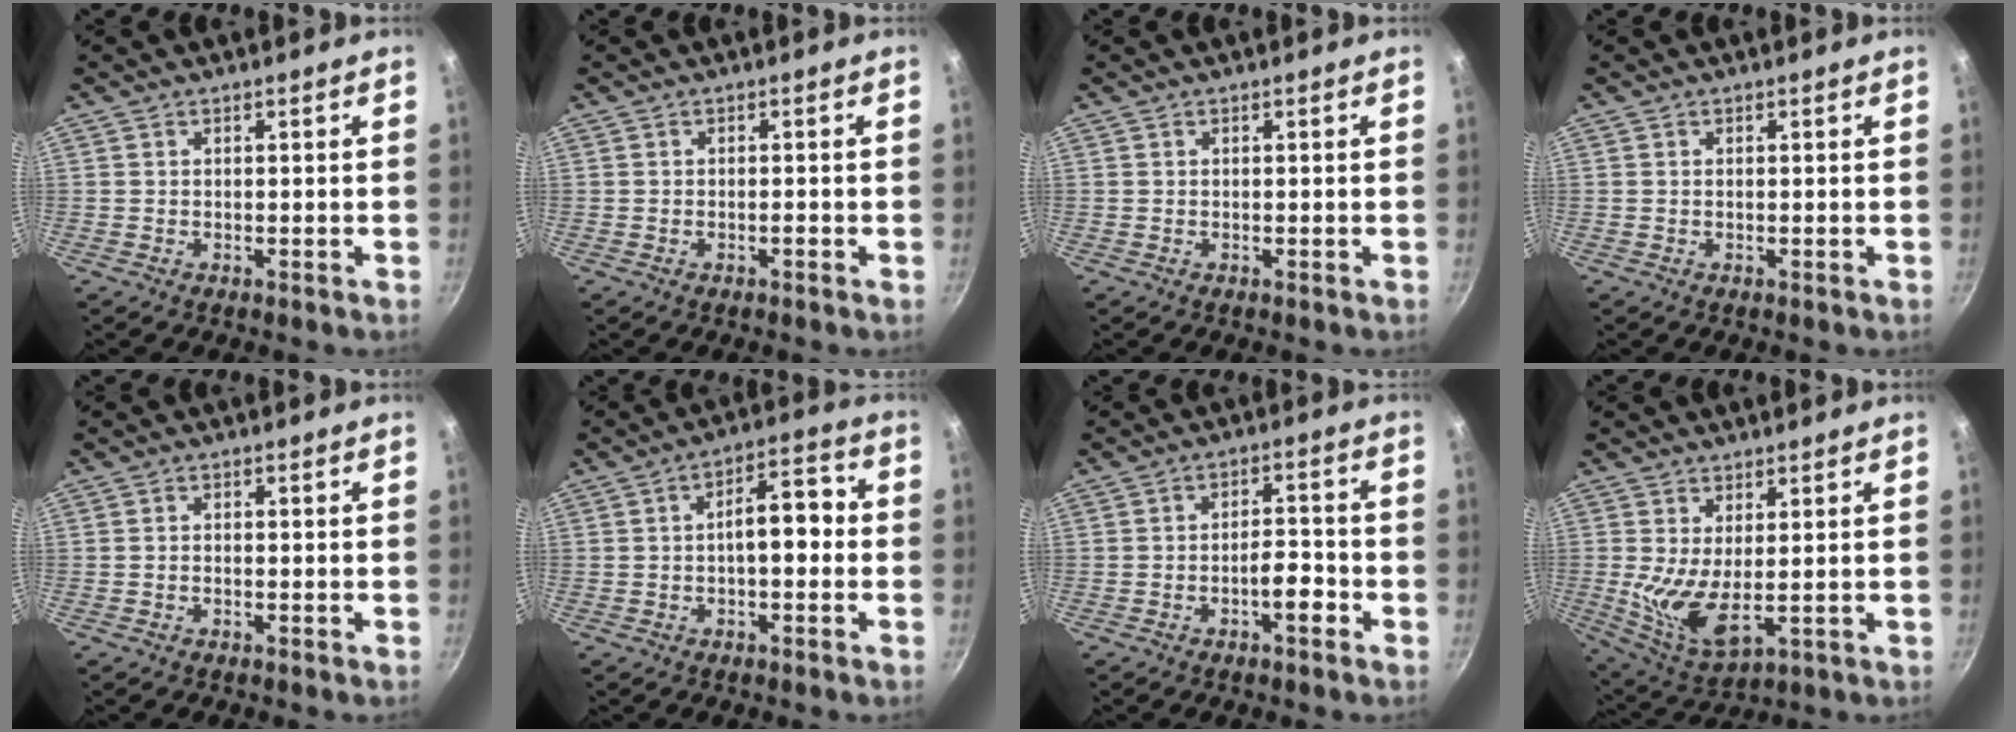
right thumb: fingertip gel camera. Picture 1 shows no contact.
{"total": 0.6, "force": [-0.4, 0.3, 0.5], "torque": [-0.008, 0.005, -0.008]}
{"total": 0.0}
{"total": 0.0}
{"total": 0.7, "force": [-0.4, 0.4, 0.4], "torque": [-0.008, 0.005, -0.008]}
{"total": 8.0, "force": [-0.7, 3.9, 7.0], "torque": [-0.080, 0.040, -0.018]}
{"total": 5.2, "force": [-2.5, 2.0, 4.1], "torque": [-0.051, 0.029, -0.041]}
{"total": 9.1, "force": [1.2, 4.0, 8.1], "torque": [-0.155, -0.030, 0.033]}